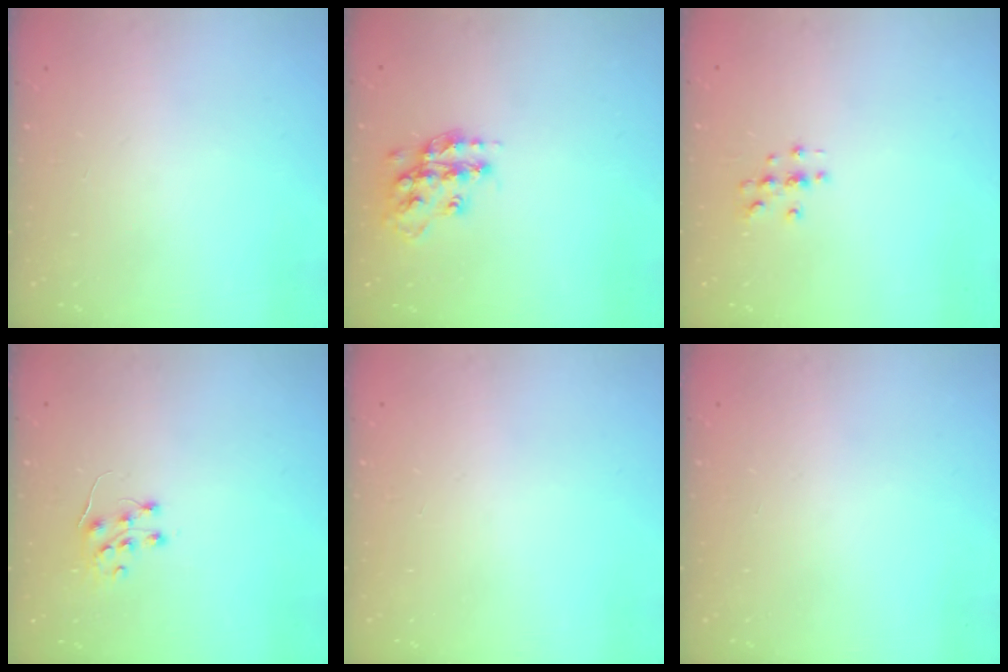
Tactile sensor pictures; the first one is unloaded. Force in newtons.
{"total": 15.0, "press": 15.0, "slide": 1.0}
{"total": 3.2, "press": 3.2, "slide": 0.3}
{"total": 7.1, "press": 7.1, "slide": 0.6}
{"total": 0.0}
{"total": 0.0}